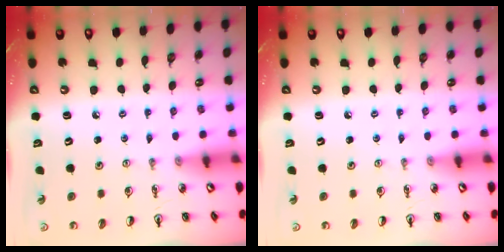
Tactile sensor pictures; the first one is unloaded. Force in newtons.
{"total": 0.0}